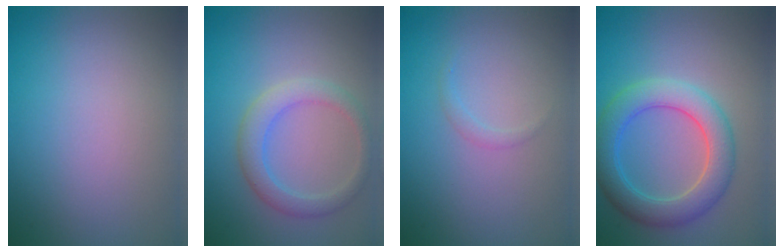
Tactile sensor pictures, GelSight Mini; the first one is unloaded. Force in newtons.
{"total": 2.9, "press": 2.9, "slide": 0.3}
{"total": 0.7, "press": 0.7, "slide": 0.1}
{"total": 5.6, "press": 5.5, "slide": 0.6}